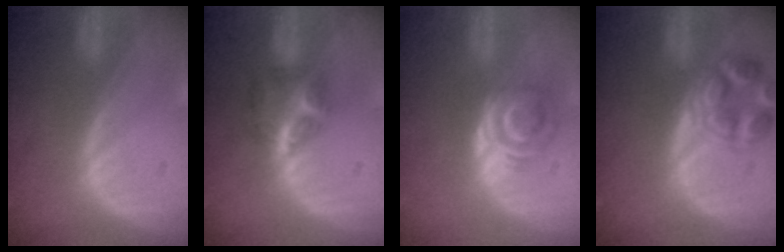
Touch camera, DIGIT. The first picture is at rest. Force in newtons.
{"total": 5.8, "press": 5.6, "slide": 1.5}
{"total": 6.2, "press": 5.1, "slide": 3.6}
{"total": 7.1, "press": 6.4, "slide": 3.2}